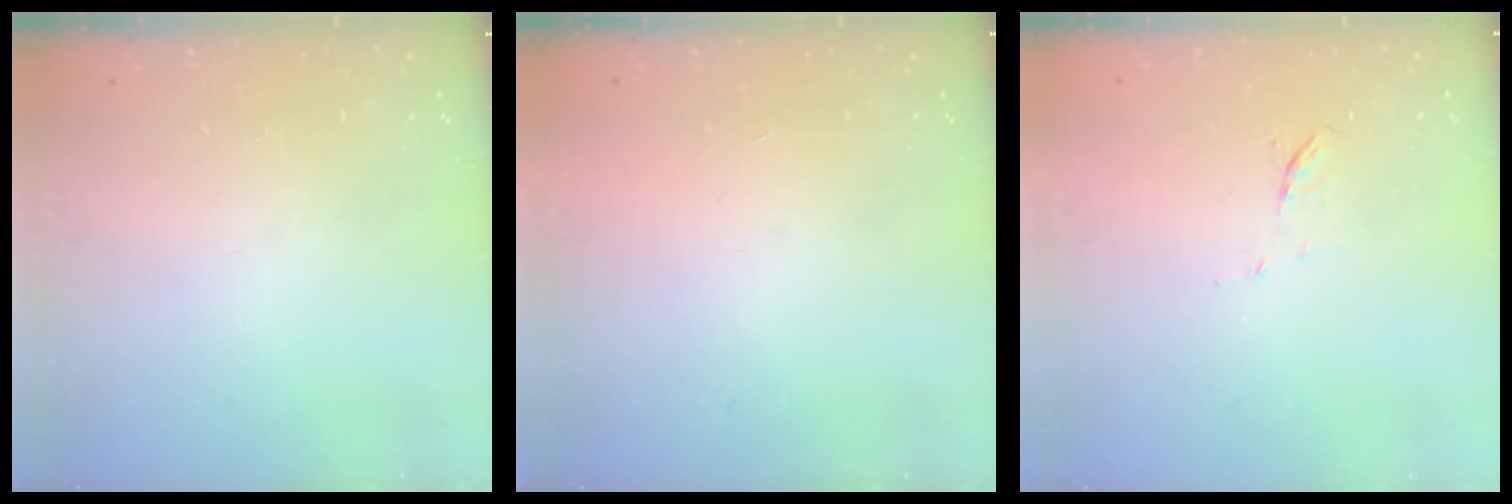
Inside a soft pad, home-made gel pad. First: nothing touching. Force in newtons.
{"total": 1.7, "press": 1.7, "slide": 0.1}
{"total": 4.9, "press": 4.8, "slide": 1.3}